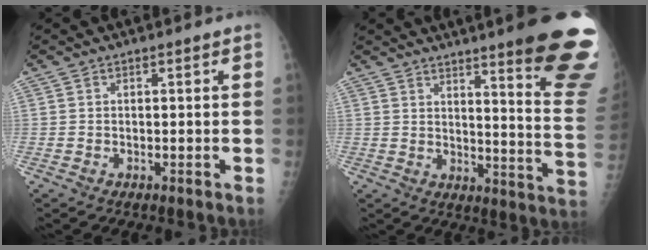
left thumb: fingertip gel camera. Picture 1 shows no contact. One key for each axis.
{"total": 20.8, "fx": 14.5, "fy": 1.8, "fz": 14.7, "tx": -0.163, "ty": -0.109, "tz": 0.179}